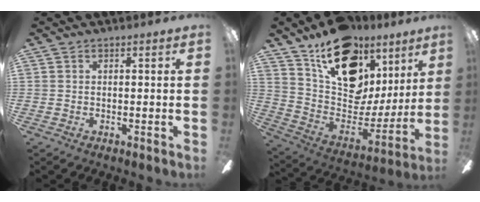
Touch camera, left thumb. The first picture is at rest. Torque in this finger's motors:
{"motor_torque": [0.55, 0.73, 1.20, -1.58, 0.17]}